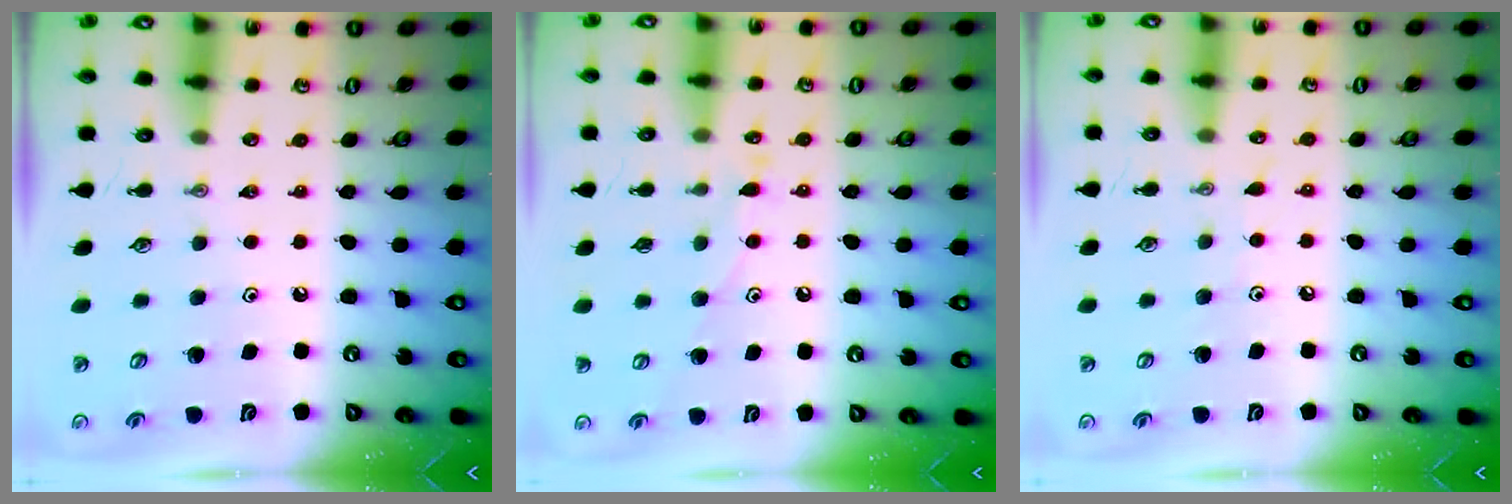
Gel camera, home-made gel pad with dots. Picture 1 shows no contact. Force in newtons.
{"total": 7.3, "press": 7.2, "slide": 0.4}
{"total": 4.3, "press": 4.3, "slide": 0.6}